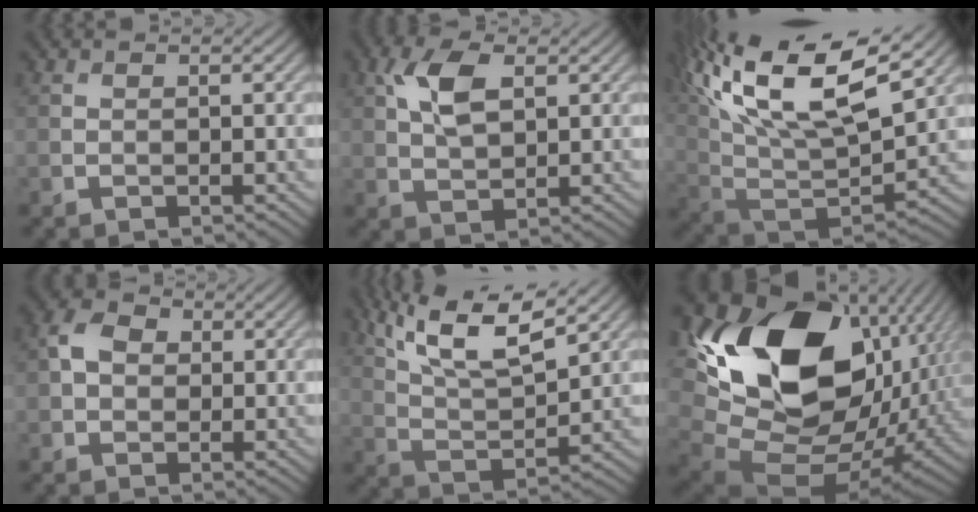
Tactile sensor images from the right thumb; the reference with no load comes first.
{"total": 6.0, "force": [2.1, 3.0, 4.7], "torque": [-0.110, 0.005, 0.038]}
{"total": 19.2, "force": [10.0, 8.1, 14.3], "torque": [-0.310, 0.040, 0.170]}
{"total": 3.6, "force": [0.5, 2.9, 2.1], "torque": [-0.047, 0.007, -0.002]}
{"total": 14.6, "force": [9.4, 4.4, 10.3], "torque": [-0.224, 0.018, 0.148]}
{"total": 20.6, "force": [4.5, 14.2, 14.3], "torque": [-0.303, -0.036, 0.114]}